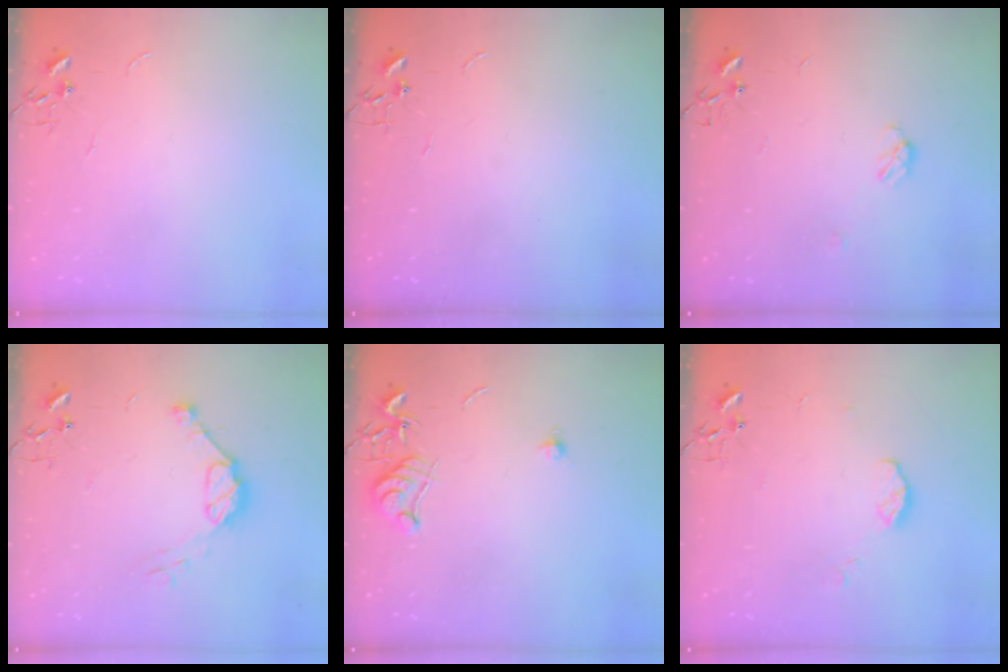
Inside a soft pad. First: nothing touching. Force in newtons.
{"total": 0.0}
{"total": 4.0, "press": 4.0, "slide": 0.4}
{"total": 10.3, "press": 10.2, "slide": 0.8}
{"total": 7.3, "press": 7.3, "slide": 0.7}
{"total": 6.0, "press": 6.0, "slide": 0.5}